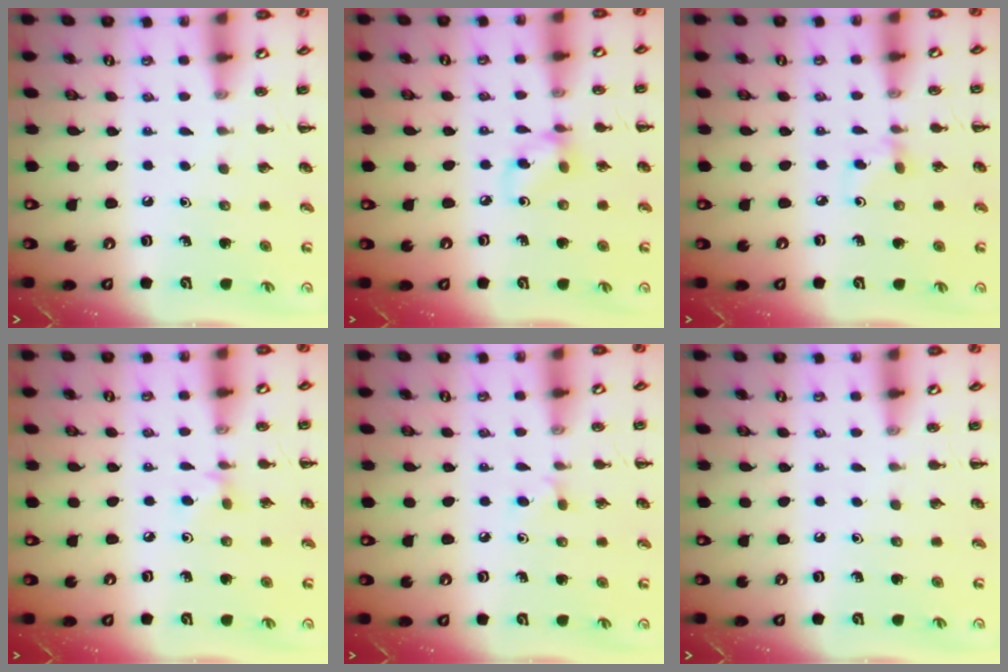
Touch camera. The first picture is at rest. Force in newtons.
{"total": 5.6, "press": 5.6, "slide": 0.1}
{"total": 2.6, "press": 2.5, "slide": 0.8}
{"total": 3.1, "press": 2.8, "slide": 1.2}
{"total": 4.6, "press": 4.2, "slide": 1.7}
{"total": 0.0}